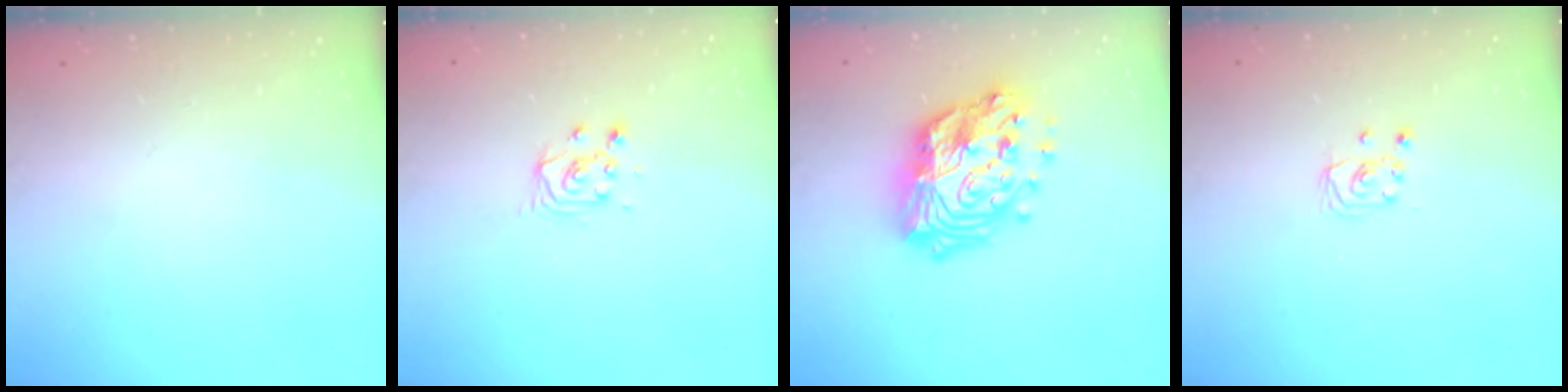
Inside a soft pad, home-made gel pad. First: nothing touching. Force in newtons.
{"total": 4.7, "press": 4.7, "slide": 0.5}
{"total": 20.7, "press": 20.7, "slide": 1.9}
{"total": 2.3, "press": 2.2, "slide": 0.3}